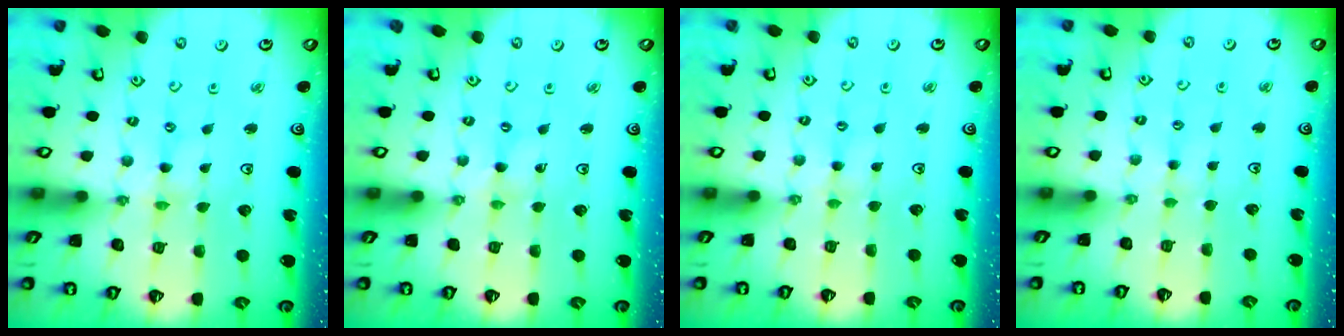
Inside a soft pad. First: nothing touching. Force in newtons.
{"total": 0.0}
{"total": 2.1, "press": 2.1, "slide": 0.3}
{"total": 2.3, "press": 2.3, "slide": 0.3}